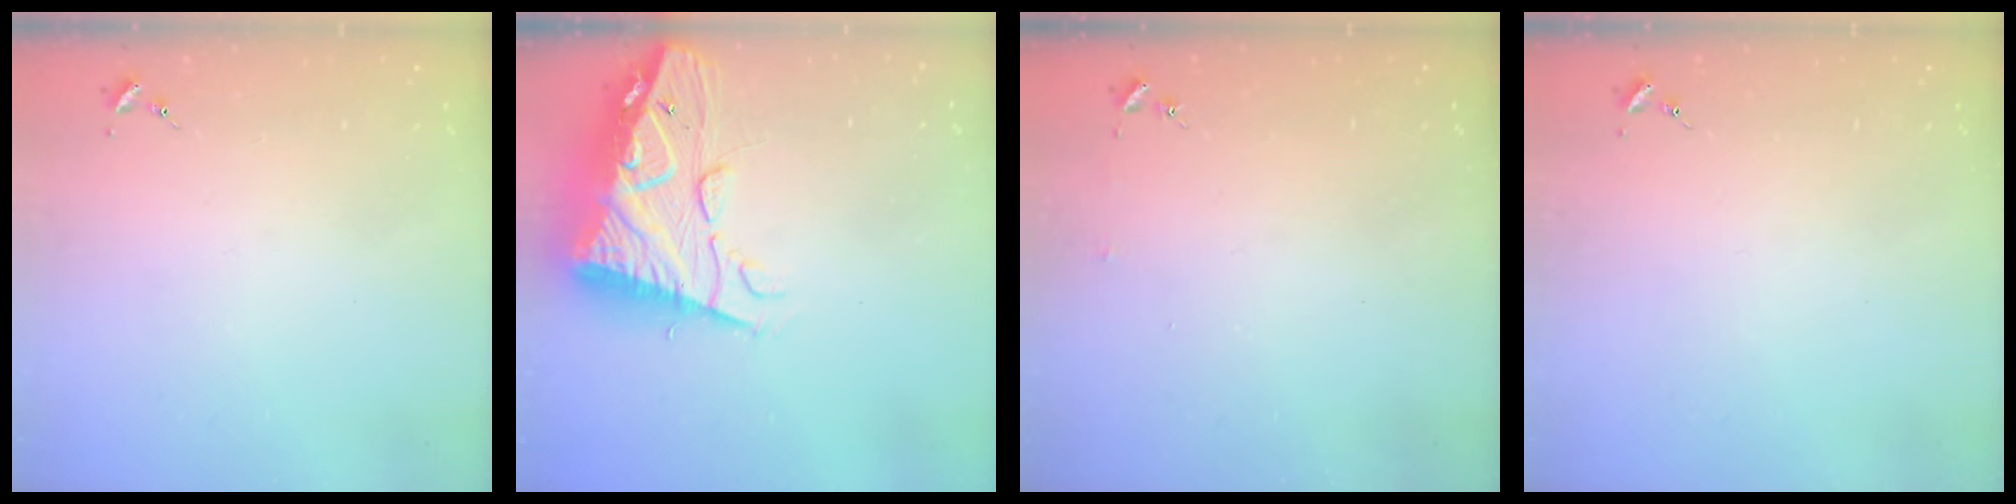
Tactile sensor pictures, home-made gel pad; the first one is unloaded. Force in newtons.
{"total": 17.9, "press": 17.8, "slide": 1.7}
{"total": 2.5, "press": 2.5, "slide": 0.2}
{"total": 0.0}